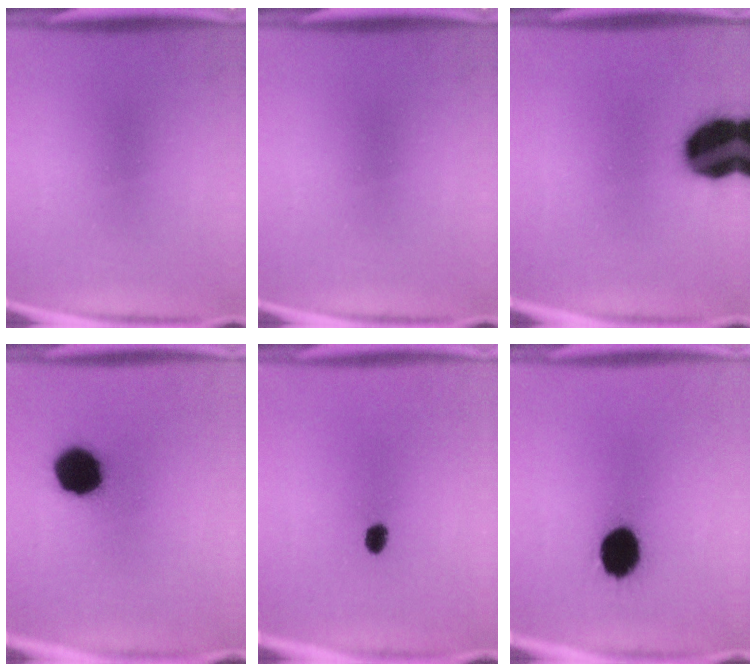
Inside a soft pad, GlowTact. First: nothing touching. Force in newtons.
{"total": 0.0}
{"total": 19.8}
{"total": 14.1}
{"total": 2.3}
{"total": 11.1}